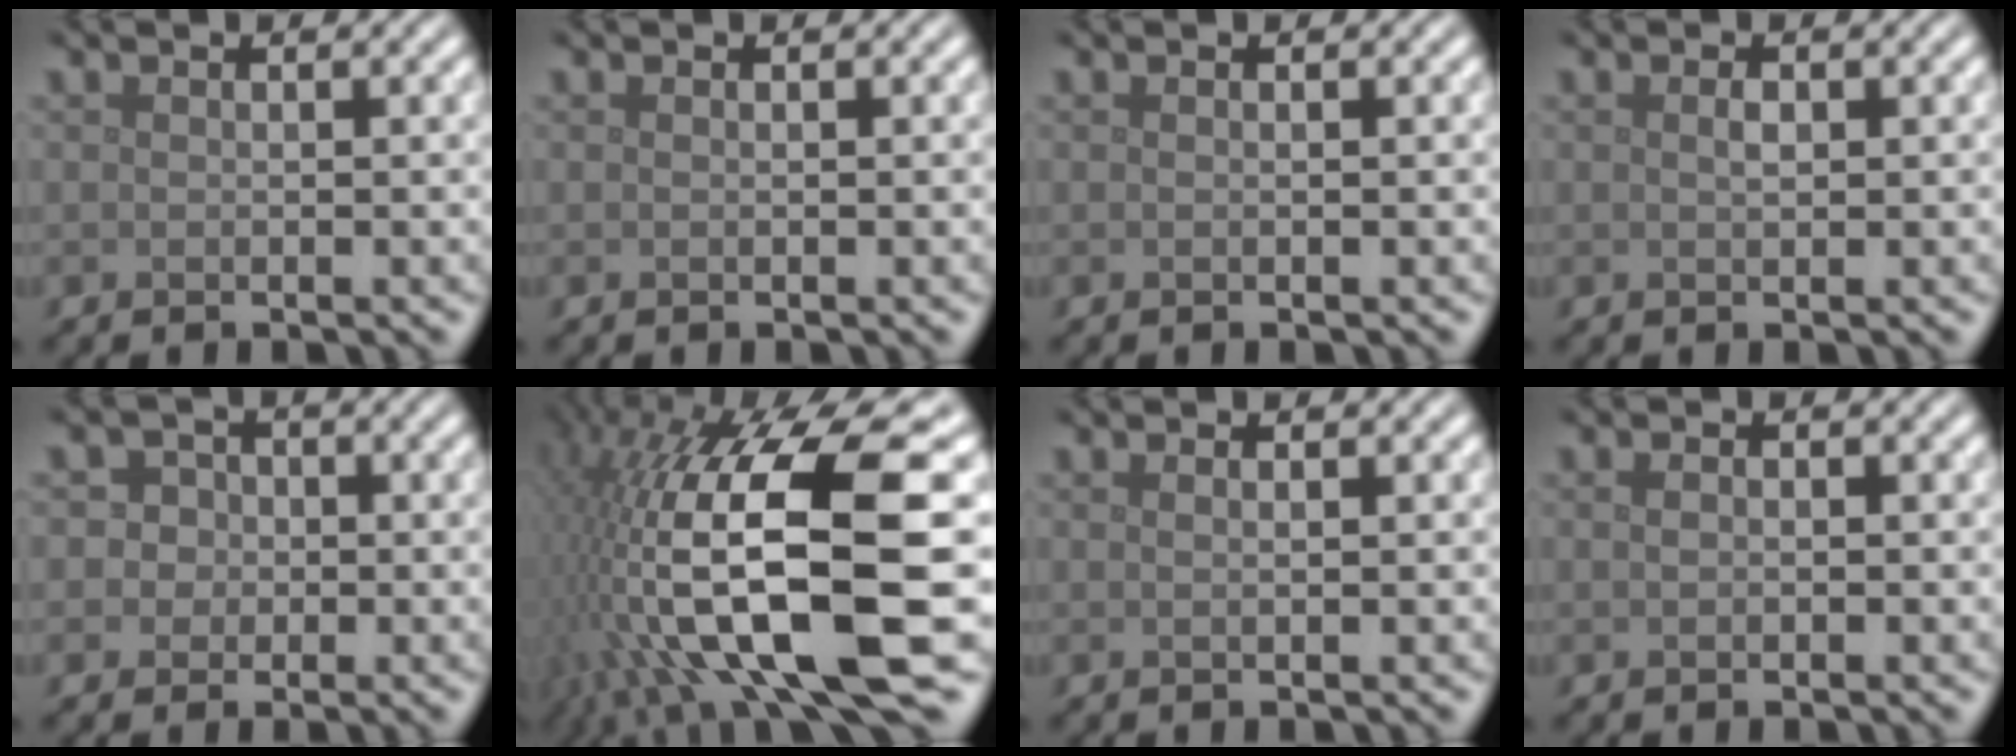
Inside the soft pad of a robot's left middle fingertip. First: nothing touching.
{"total": 0.0}
{"total": 0.0}
{"total": 0.9, "force": [0.2, 0.4, 0.7], "torque": [-0.015, 0.001, 0.004]}
{"total": 3.4, "force": [0.6, 3.1, 1.3], "torque": [0.008, 0.021, -0.012]}
{"total": 17.8, "force": [-2.8, 6.1, 16.4], "torque": [-0.319, -0.021, -0.033]}
{"total": 0.9, "force": [0.3, 0.4, 0.8], "torque": [-0.004, -0.003, -0.002]}
{"total": 0.8, "force": [0.0, 0.6, 0.6], "torque": [-0.011, -0.001, 0.002]}